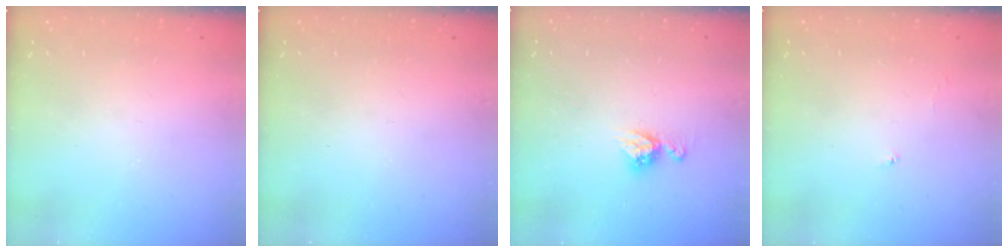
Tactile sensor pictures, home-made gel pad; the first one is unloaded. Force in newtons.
{"total": 0.0}
{"total": 7.2, "press": 7.2, "slide": 0.5}
{"total": 3.7, "press": 3.7, "slide": 0.5}